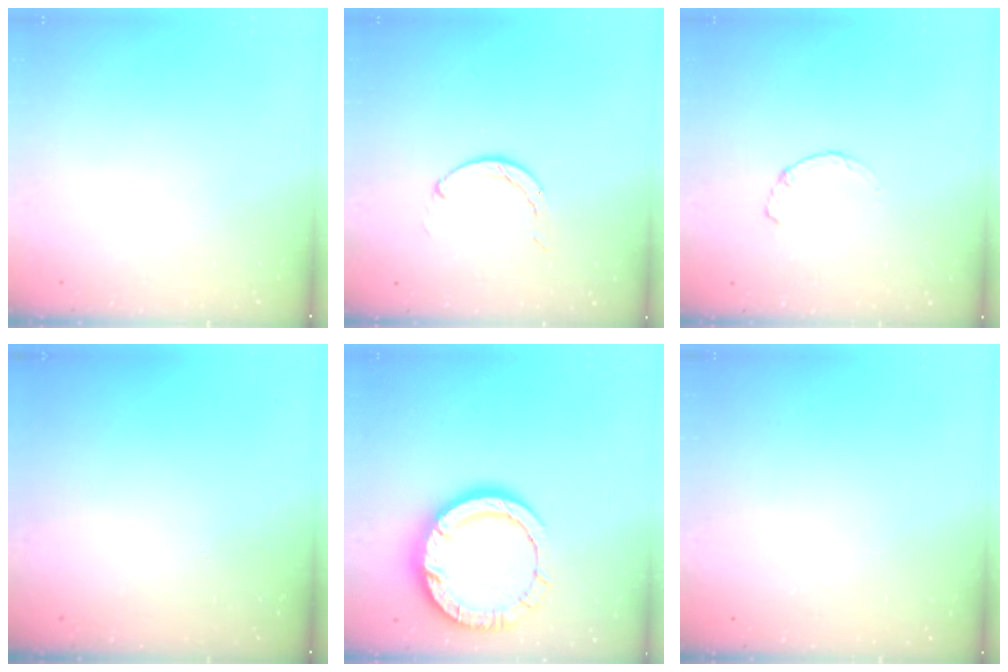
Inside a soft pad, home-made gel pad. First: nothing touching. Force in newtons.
{"total": 2.2, "press": 2.2, "slide": 0.3}
{"total": 1.7, "press": 1.7, "slide": 0.3}
{"total": 0.0}
{"total": 15.6, "press": 15.5, "slide": 1.4}
{"total": 2.6, "press": 2.6, "slide": 0.2}